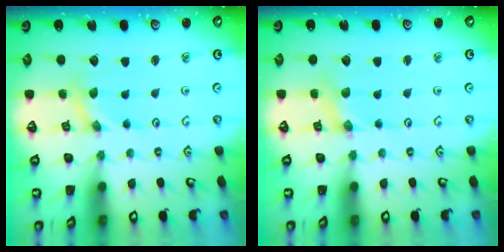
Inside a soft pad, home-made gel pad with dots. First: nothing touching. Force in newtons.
{"total": 1.5, "press": 1.5, "slide": 0.1}